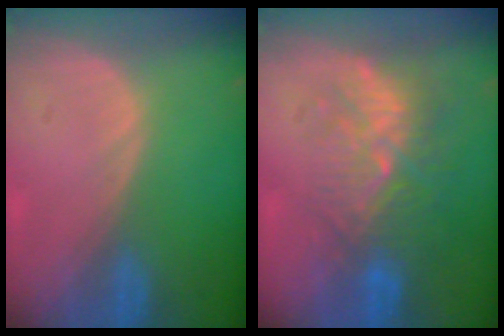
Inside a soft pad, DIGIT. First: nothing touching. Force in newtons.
{"total": 9.1, "press": 8.4, "slide": 3.4}